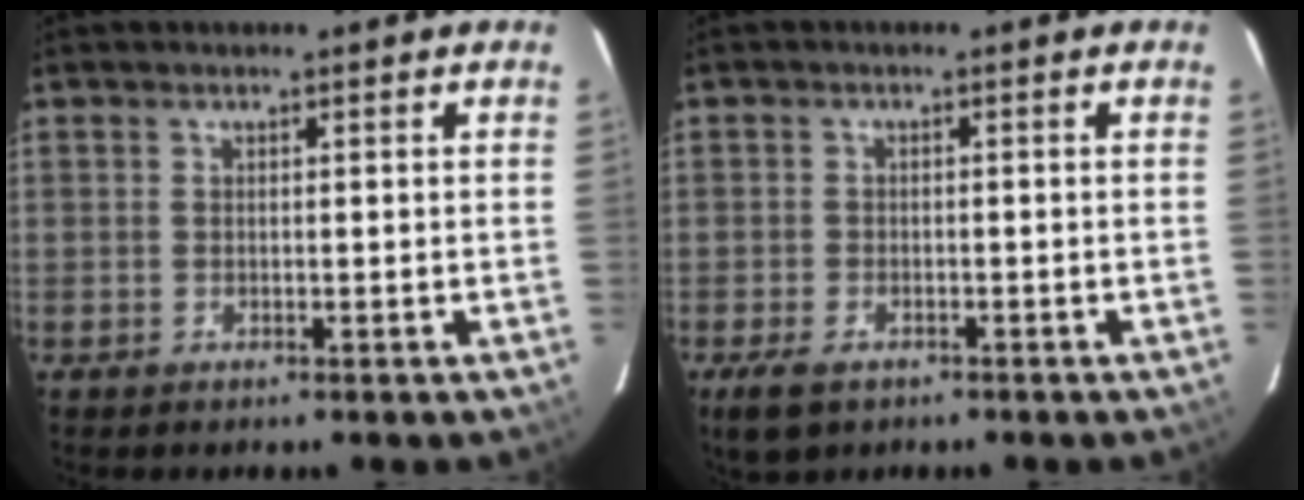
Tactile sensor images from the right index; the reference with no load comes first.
{"total": 4.6, "force": [-2.8, 2.7, 2.5], "torque": [-0.060, -0.010, -0.050]}